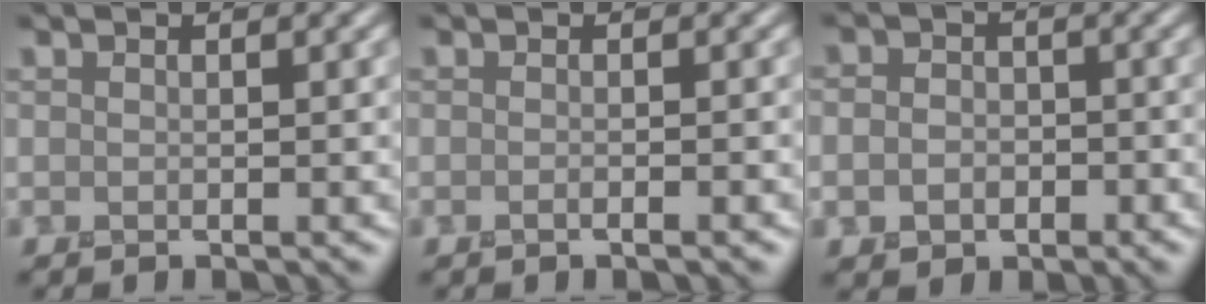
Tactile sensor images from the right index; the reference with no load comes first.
{"total": 1.6, "force": [-0.5, 0.6, 1.4], "torque": [-0.005, 0.001, -0.015]}
{"total": 3.3, "force": [-1.0, 2.7, 1.6], "torque": [-0.008, -0.007, -0.021]}